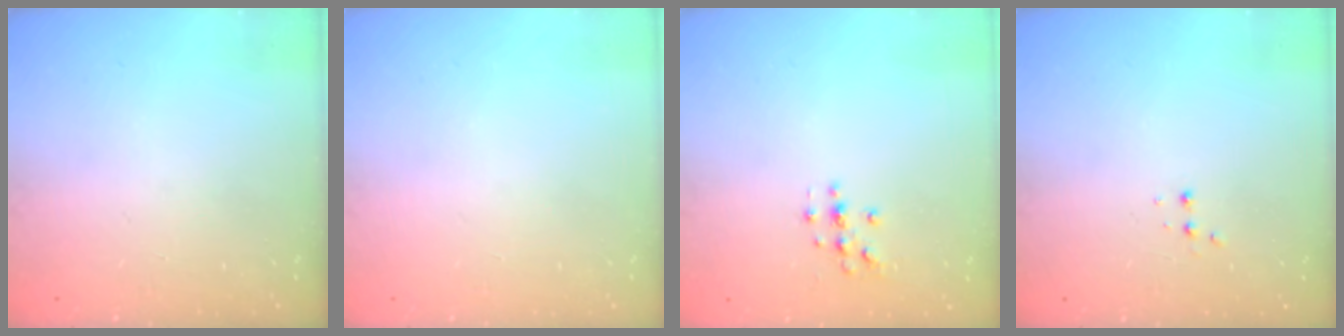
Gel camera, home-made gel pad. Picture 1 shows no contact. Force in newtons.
{"total": 0.0}
{"total": 2.0, "press": 2.0, "slide": 0.2}
{"total": 2.9, "press": 2.7, "slide": 1.0}